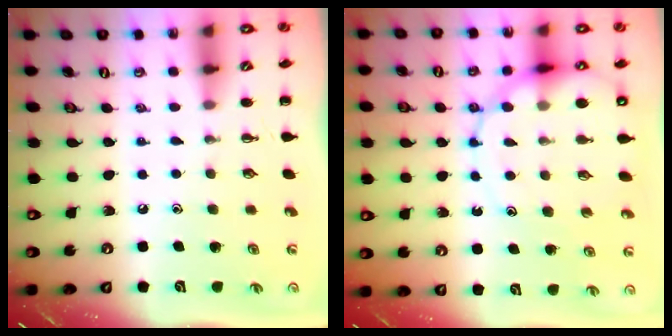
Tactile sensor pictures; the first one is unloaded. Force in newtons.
{"total": 13.4, "press": 13.0, "slide": 3.1}